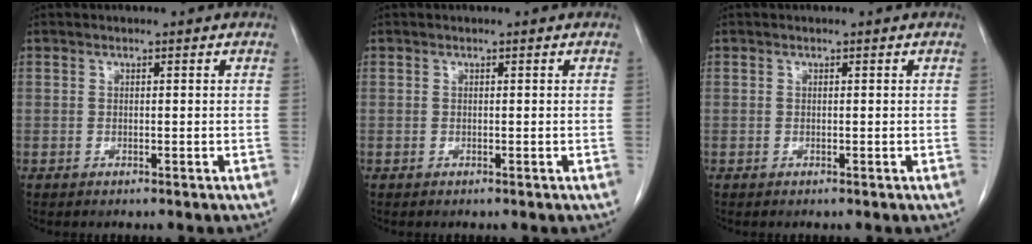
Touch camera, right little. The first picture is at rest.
{"total": 0.0}
{"total": 0.0}